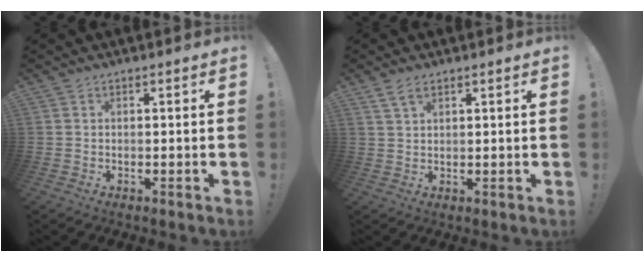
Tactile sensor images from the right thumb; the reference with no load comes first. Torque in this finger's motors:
{"motor_torque": [-0.24, 0.24, 0.12, -0.11, 0.00]}